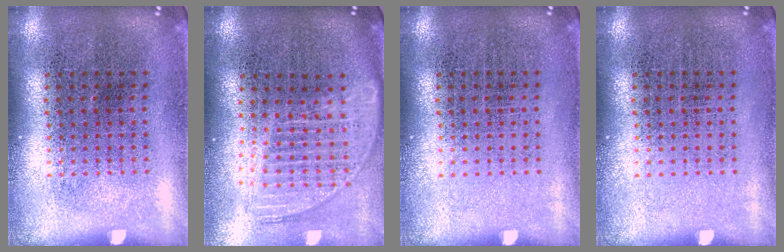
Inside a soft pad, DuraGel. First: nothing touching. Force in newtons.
{"total": 1.8, "press": 1.5, "slide": 0.9}
{"total": 0.0}
{"total": 0.0}